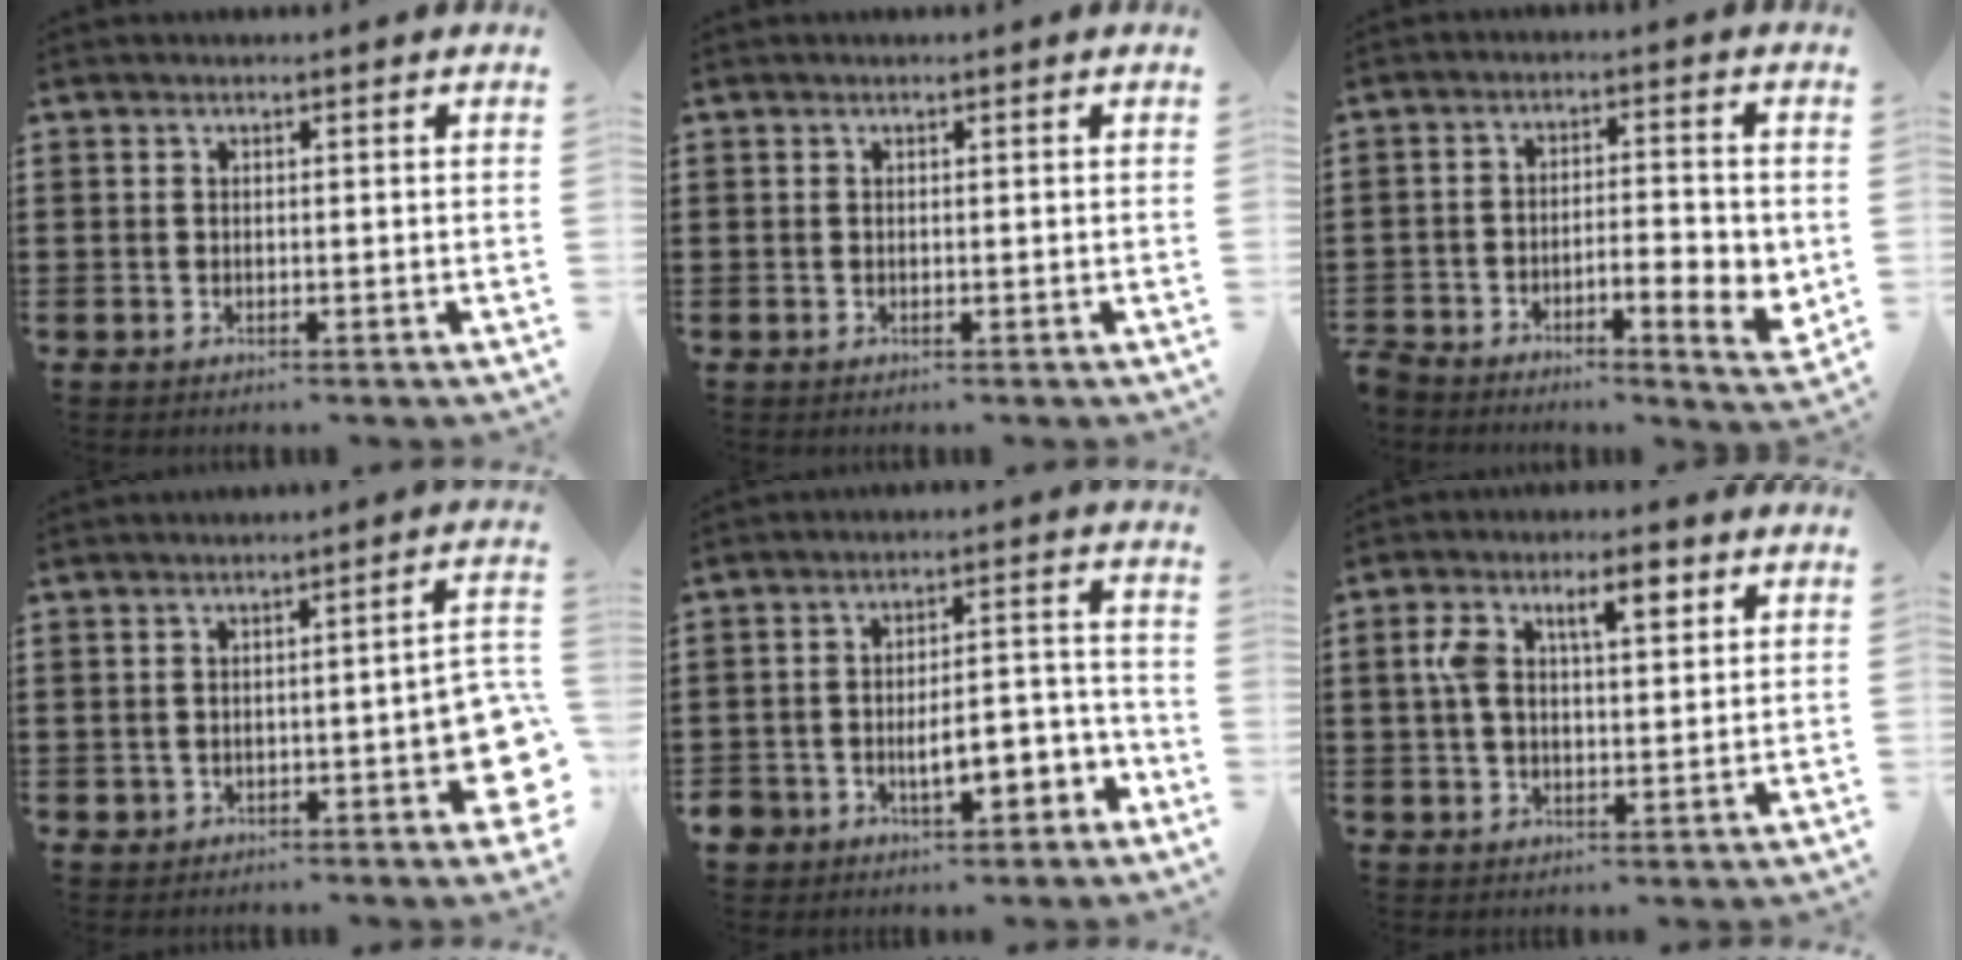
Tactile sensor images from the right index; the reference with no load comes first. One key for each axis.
{"total": 0.0}
{"total": 5.8, "fx": -3.4, "fy": 1.8, "fz": 4.3, "tx": -0.070, "ty": 0.002, "tz": -0.060}
{"total": 5.5, "fx": -1.6, "fy": 2.2, "fz": 4.8, "tx": -0.072, "ty": -0.001, "tz": -0.026}
{"total": 7.3, "fx": -3.7, "fy": 4.0, "fz": 5.0, "tx": -0.083, "ty": 0.011, "tz": -0.068}
{"total": 7.1, "fx": 2.6, "fy": 2.9, "fz": 5.9, "tx": -0.111, "ty": 0.007, "tz": 0.039}